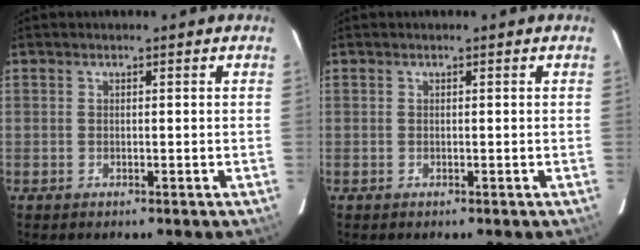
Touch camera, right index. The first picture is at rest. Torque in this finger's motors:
{"motor_torque": [0.00, 0.00, 0.01, 0.00]}